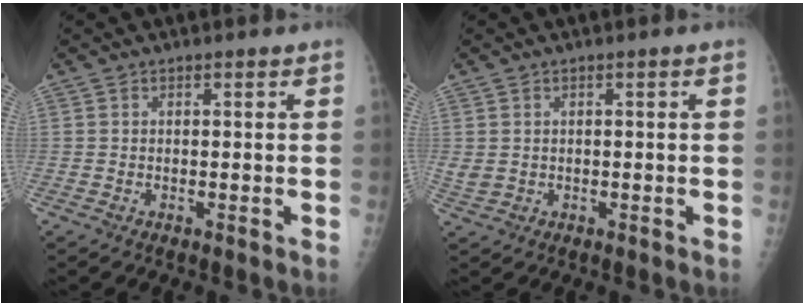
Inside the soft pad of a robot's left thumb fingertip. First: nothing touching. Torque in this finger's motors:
{"motor_torque": [0.42, 0.60, 0.21, -0.03, 0.00]}